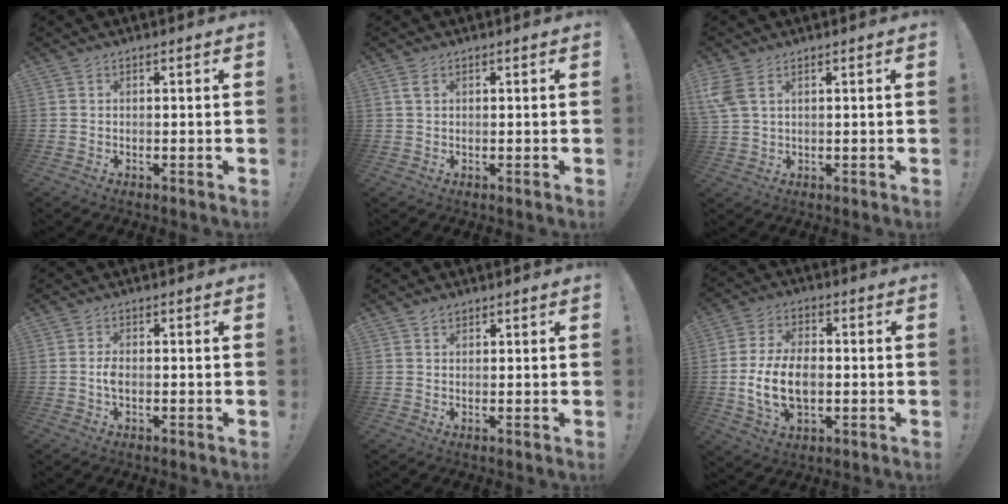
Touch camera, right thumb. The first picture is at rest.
{"total": 1.8, "force": [0.9, 1.1, 1.2], "torque": [-0.016, 0.000, 0.016]}
{"total": 5.8, "force": [2.7, 2.9, 4.2], "torque": [-0.090, -0.009, 0.052]}
{"total": 2.4, "force": [-0.6, 1.0, 2.1], "torque": [-0.045, 0.002, -0.013]}
{"total": 1.5, "force": [1.2, 0.8, 0.4], "torque": [0.000, -0.004, 0.020]}
{"total": 12.7, "force": [-1.3, 7.8, 9.9], "torque": [-0.177, -0.002, -0.021]}